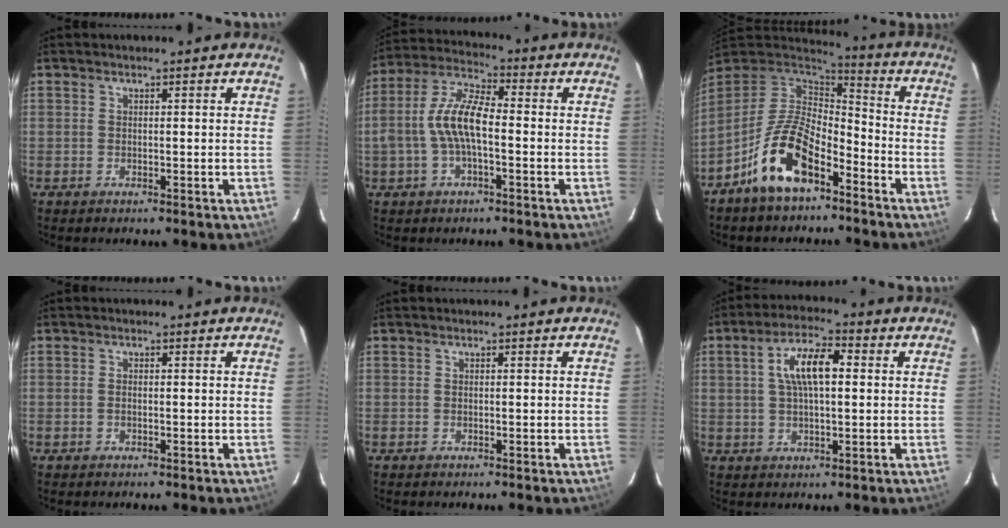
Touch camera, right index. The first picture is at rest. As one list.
[{"total": 9.9, "force": [-1.6, 3.7, 9.0], "torque": [-0.192, 0.014, -0.032]}, {"total": 14.9, "force": [-8.6, 6.7, 10.0], "torque": [-0.200, 0.005, -0.159]}, {"total": 0.6, "force": [-0.2, 0.3, 0.5], "torque": [-0.010, 0.001, -0.004]}, {"total": 0.0}, {"total": 8.6, "force": [1.6, 3.3, 7.7], "torque": [-0.143, 0.019, 0.029]}]